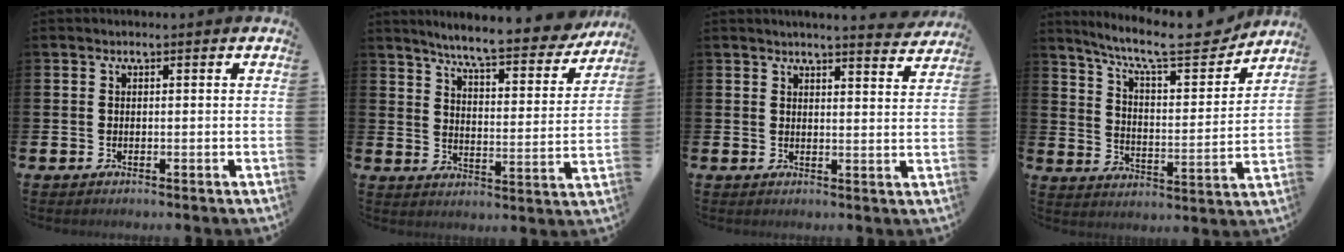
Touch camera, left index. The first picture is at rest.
{"total": 7.7, "force": [7.2, 0.3, 2.8], "torque": [-0.073, -0.055, 0.118]}
{"total": 4.0, "force": [3.9, -0.4, 0.4], "torque": [-0.009, -0.026, 0.068]}
{"total": 10.7, "force": [9.4, 1.8, 4.7], "torque": [-0.108, -0.064, 0.157]}